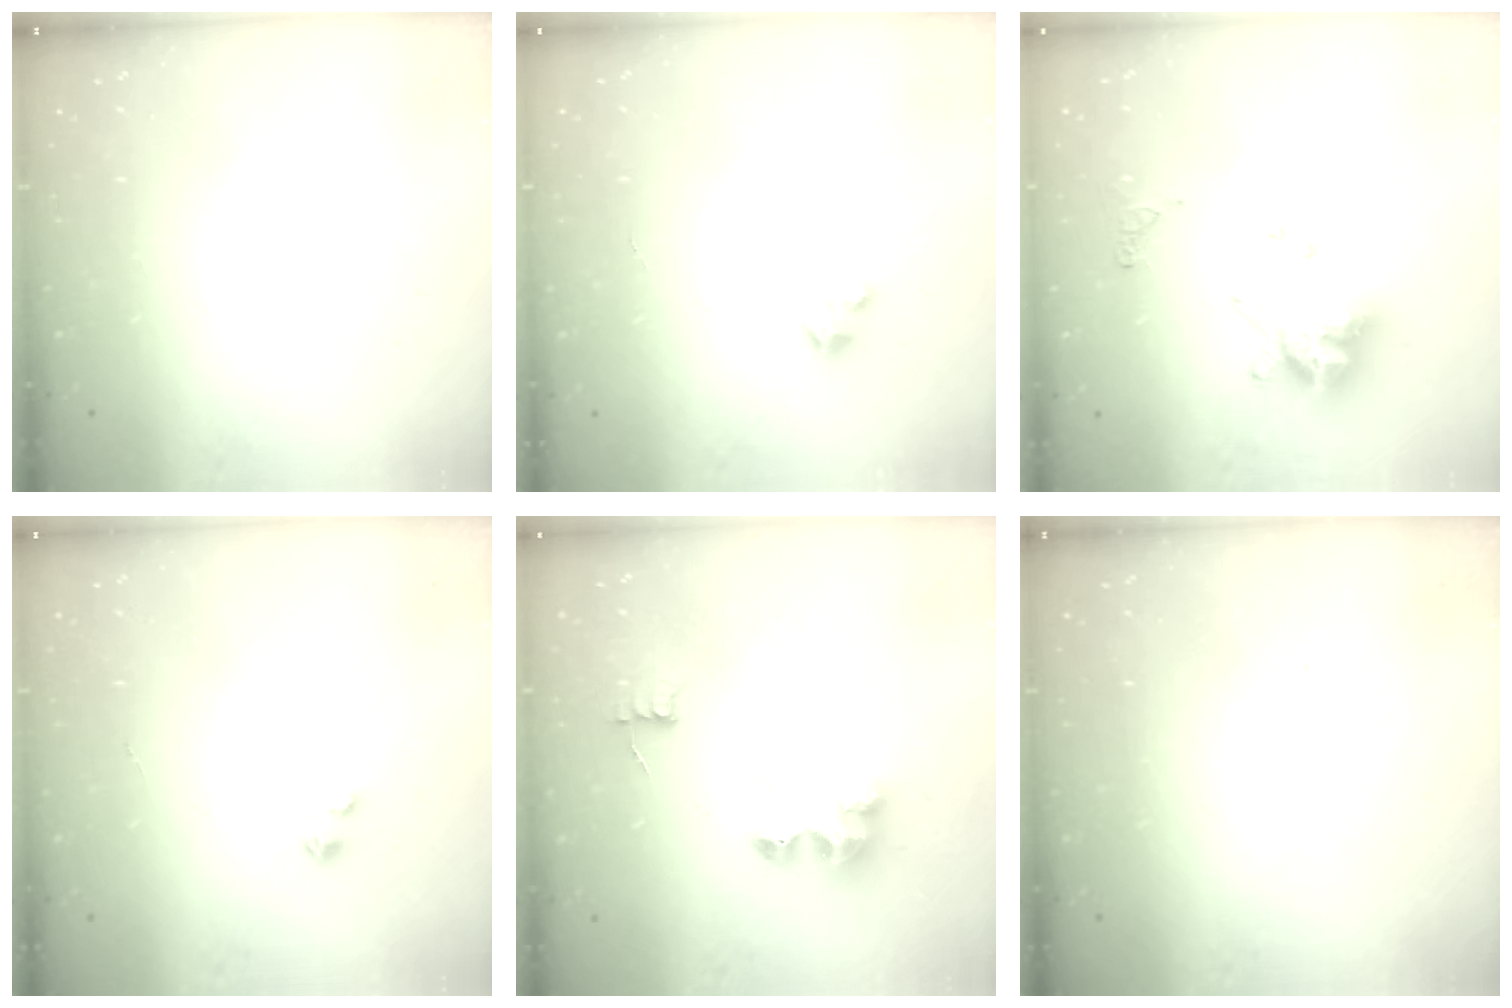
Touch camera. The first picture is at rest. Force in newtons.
{"total": 2.7, "press": 2.7, "slide": 0.2}
{"total": 13.4, "press": 13.4, "slide": 1.3}
{"total": 0.0}
{"total": 6.8, "press": 6.8, "slide": 0.2}
{"total": 0.7, "press": 0.6, "slide": 0.4}